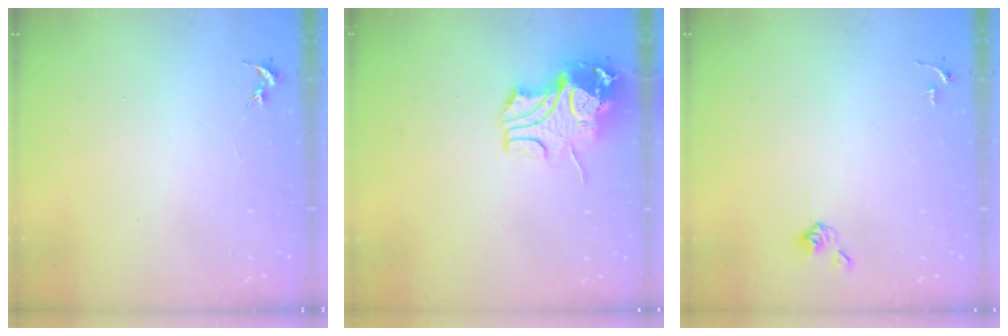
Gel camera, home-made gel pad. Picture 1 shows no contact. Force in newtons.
{"total": 11.3, "press": 11.2, "slide": 1.6}
{"total": 4.6, "press": 4.6, "slide": 0.7}